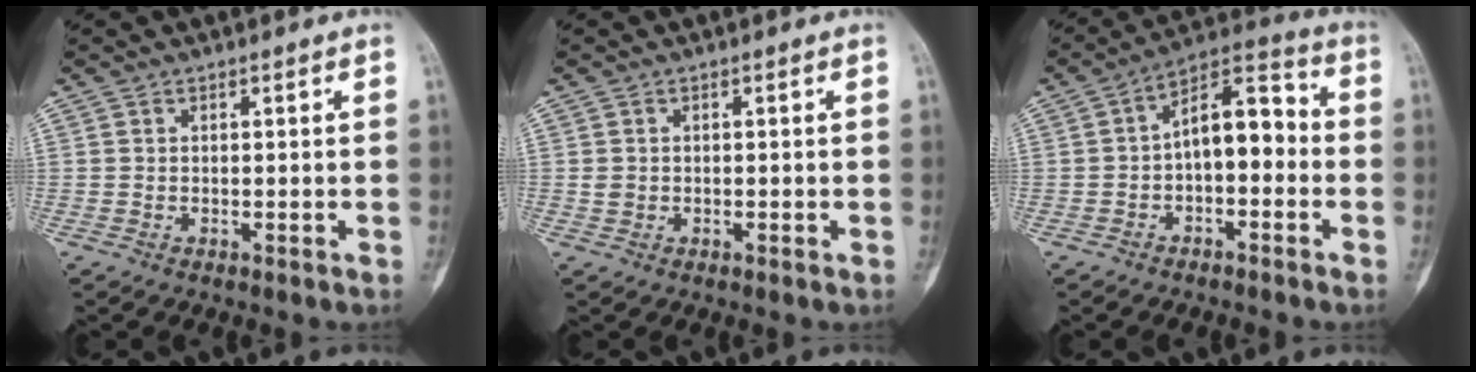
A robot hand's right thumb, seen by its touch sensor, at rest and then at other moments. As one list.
[{"total": 1.2, "force": [-0.1, 1.0, 0.7], "torque": [-0.011, 0.002, 0.001]}, {"total": 10.8, "force": [-1.3, 5.7, 9.0], "torque": [-0.119, 0.047, -0.033]}]